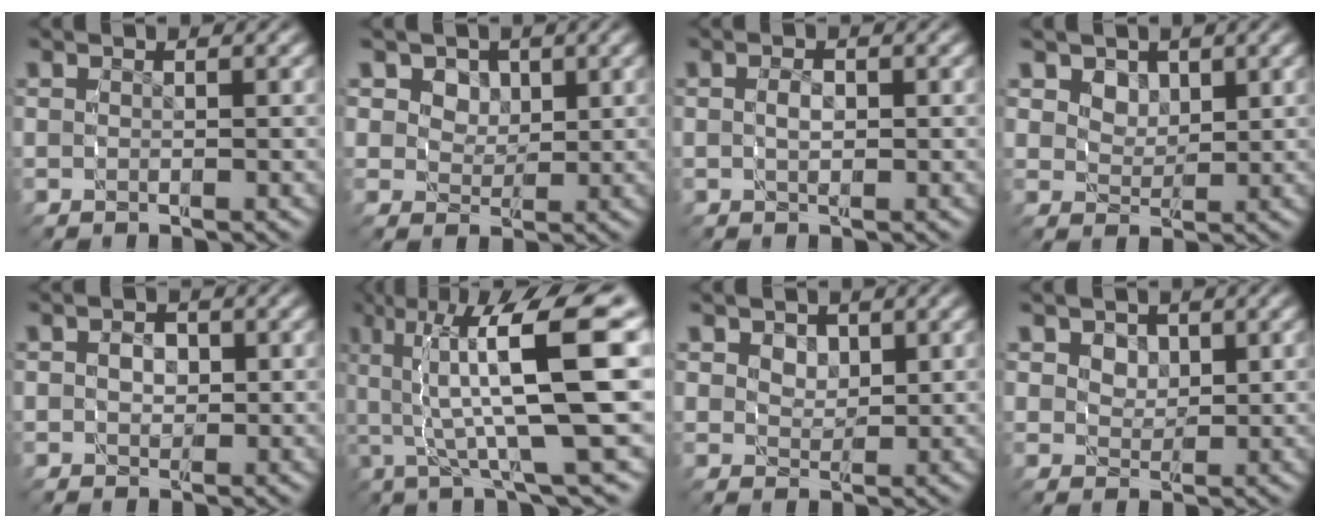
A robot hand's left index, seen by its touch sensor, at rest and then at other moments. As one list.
[{"total": 5.6, "force": [1.8, 4.7, 2.5], "torque": [-0.062, -0.016, 0.030]}, {"total": 1.7, "force": [-0.4, 1.1, 1.2], "torque": [-0.031, -0.010, -0.005]}, {"total": 3.3, "force": [1.2, 2.6, 1.6], "torque": [-0.041, -0.013, 0.024]}, {"total": 2.4, "force": [-0.3, 2.1, 1.2], "torque": [-0.033, -0.015, -0.001]}, {"total": 11.7, "force": [1.7, 4.3, 10.7], "torque": [-0.157, 0.018, 0.018]}, {"total": 2.4, "force": [0.8, 1.9, 1.2], "torque": [-0.028, -0.014, 0.019]}, {"total": 3.1, "force": [0.9, 2.5, 1.4], "torque": [-0.036, -0.018, 0.023]}]